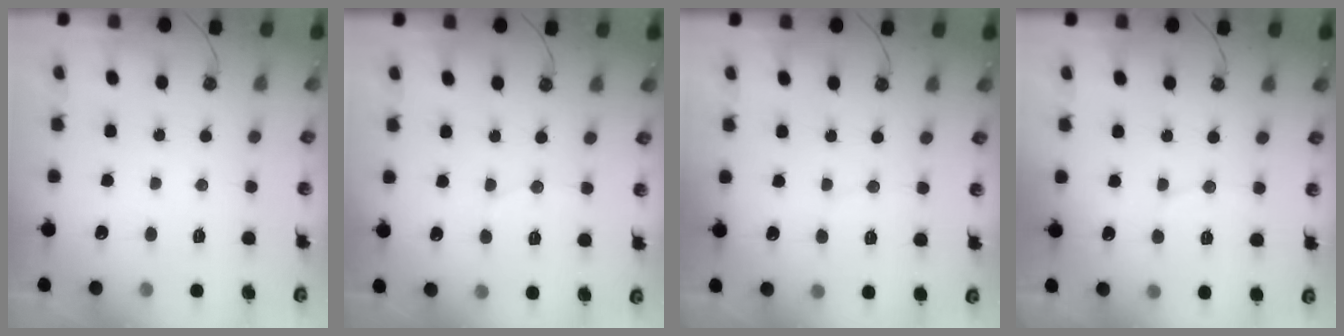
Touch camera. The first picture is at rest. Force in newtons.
{"total": 5.5, "press": 5.5, "slide": 0.5}
{"total": 1.8, "press": 1.8, "slide": 0.2}
{"total": 4.6, "press": 4.5, "slide": 0.6}